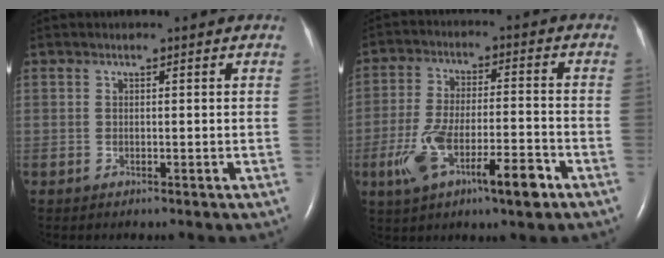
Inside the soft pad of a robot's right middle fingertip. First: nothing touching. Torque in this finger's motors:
{"motor_torque": [1.56, -0.57, 0.35, 0.13]}